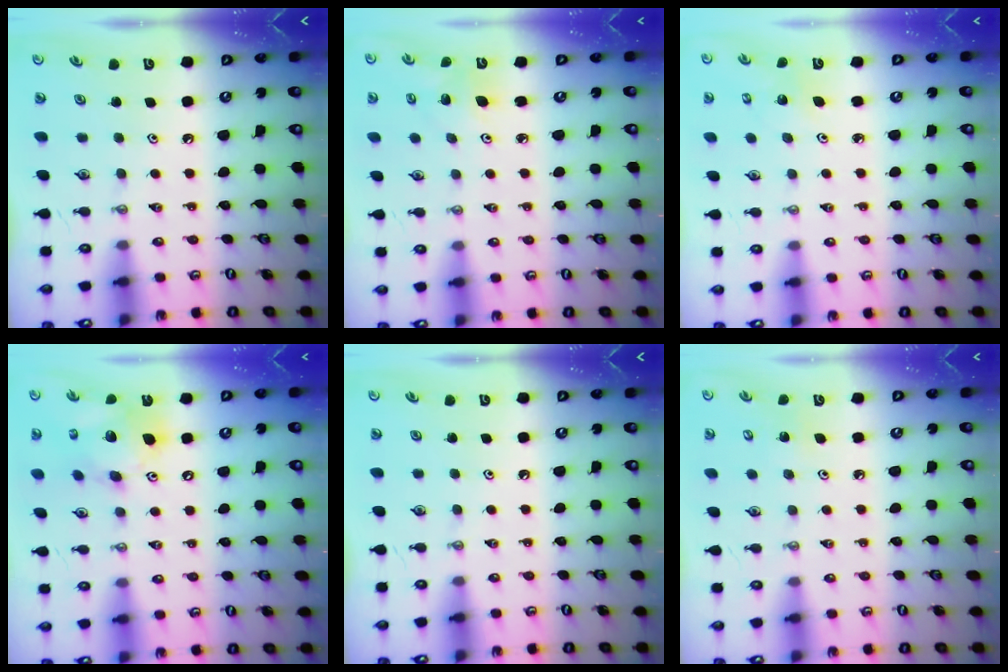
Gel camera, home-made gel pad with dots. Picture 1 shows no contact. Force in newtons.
{"total": 4.9, "press": 4.6, "slide": 1.5}
{"total": 2.3, "press": 2.3, "slide": 0.2}
{"total": 15.3, "press": 15.1, "slide": 2.5}
{"total": 0.0}
{"total": 3.6, "press": 3.6, "slide": 0.2}